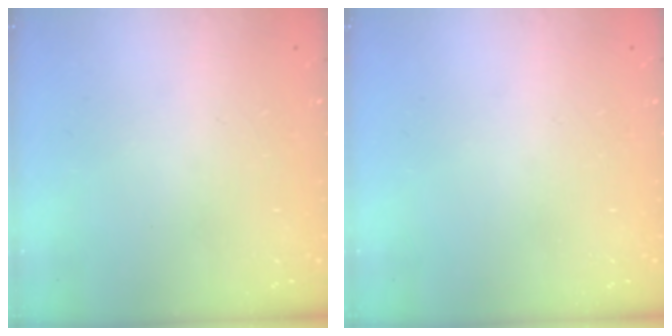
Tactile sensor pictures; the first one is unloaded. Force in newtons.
{"total": 0.0}